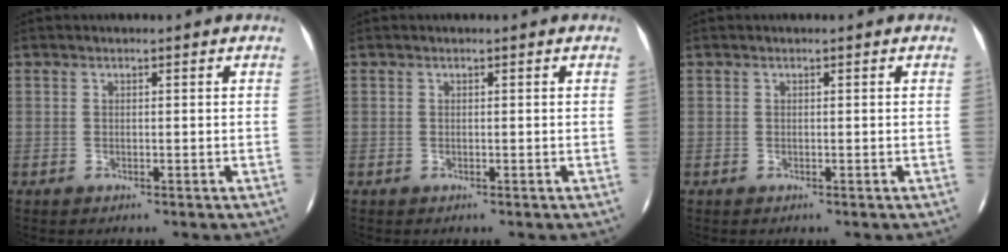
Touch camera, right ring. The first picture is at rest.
{"total": 0.0}
{"total": 0.0}